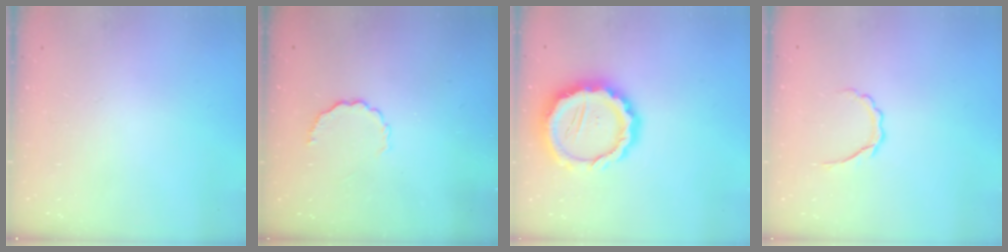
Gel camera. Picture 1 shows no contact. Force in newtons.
{"total": 4.5, "press": 4.3, "slide": 1.5}
{"total": 14.9, "press": 14.7, "slide": 2.8}
{"total": 5.4, "press": 5.1, "slide": 1.8}